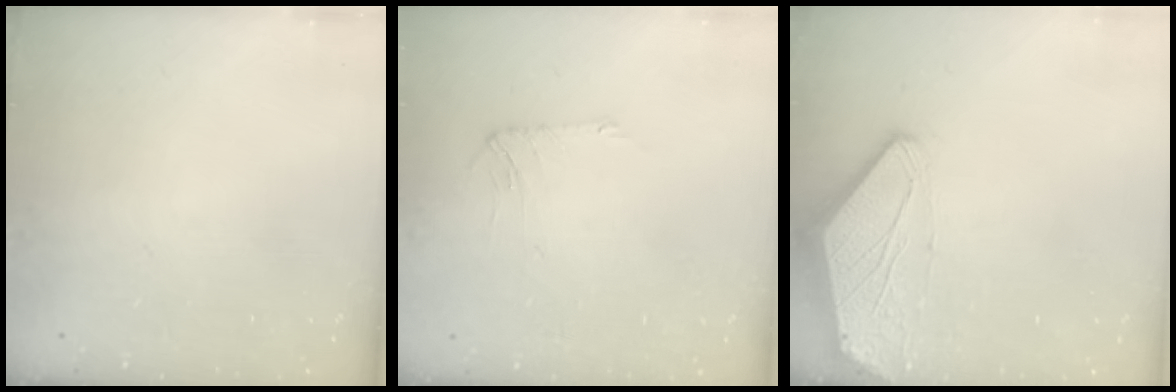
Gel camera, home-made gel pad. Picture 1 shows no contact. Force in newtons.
{"total": 2.8, "press": 2.7, "slide": 0.5}
{"total": 0.0}